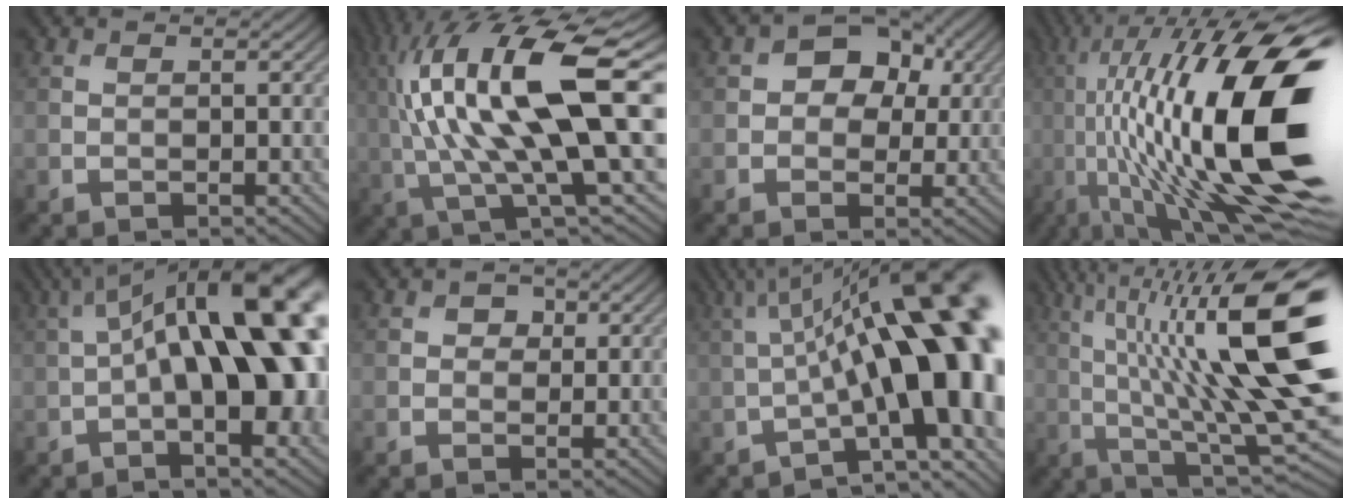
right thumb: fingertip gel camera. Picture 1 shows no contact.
{"total": 18.2, "force": [3.4, 5.6, 17.0], "torque": [-0.333, 0.023, 0.069]}
{"total": 5.6, "force": [1.3, 4.4, 3.2], "torque": [-0.039, 0.002, 0.008]}
{"total": 21.7, "force": [0.2, 7.0, 20.6], "torque": [-0.368, 0.019, 0.011]}
{"total": 19.5, "force": [1.4, 7.3, 18.0], "torque": [-0.261, 0.045, 0.015]}
{"total": 1.4, "force": [0.6, 1.3, 0.2], "torque": [-0.002, -0.003, 0.006]}
{"total": 18.7, "force": [-0.8, 5.0, 18.0], "torque": [-0.233, 0.026, -0.006]}
{"total": 18.3, "force": [4.0, 4.8, 17.2], "torque": [-0.292, 0.023, 0.087]}